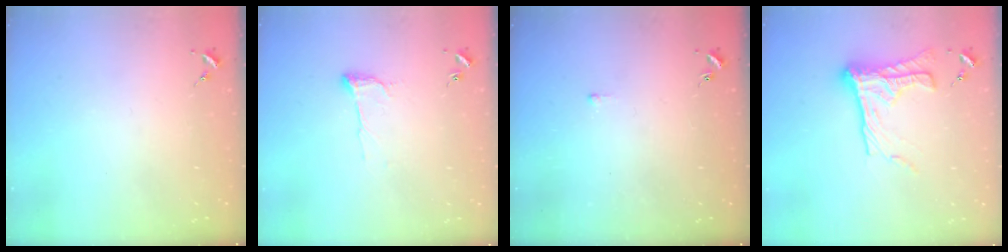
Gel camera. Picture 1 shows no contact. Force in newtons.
{"total": 7.1, "press": 7.1, "slide": 0.7}
{"total": 1.8, "press": 1.8, "slide": 0.3}
{"total": 16.6, "press": 16.6, "slide": 1.4}